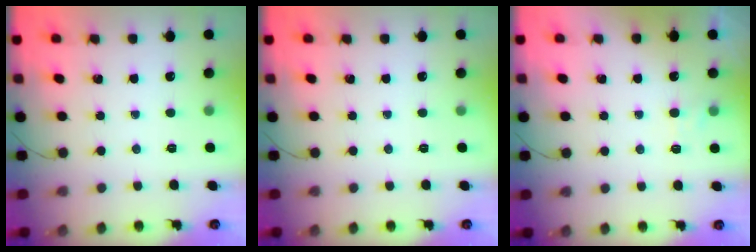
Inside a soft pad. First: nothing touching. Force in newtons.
{"total": 0.0}
{"total": 4.3, "press": 4.1, "slide": 1.4}